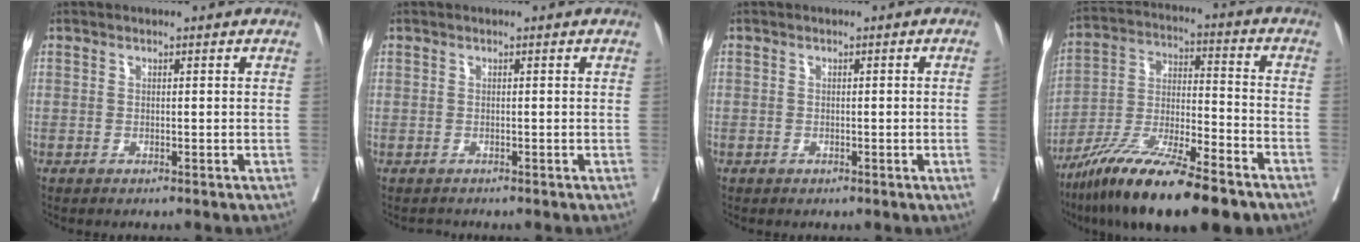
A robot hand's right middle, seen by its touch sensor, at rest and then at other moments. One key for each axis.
{"total": 0.7, "fx": -0.5, "fy": 0.4, "fz": -0.3, "tx": 0.000, "ty": 0.000, "tz": -0.012}
{"total": 0.8, "fx": -0.2, "fy": 0.0, "fz": 0.8, "tx": -0.017, "ty": 0.003, "tz": -0.005}
{"total": 19.5, "fx": -13.8, "fy": 3.1, "fz": 13.4, "tx": -0.235, "ty": -0.031, "tz": -0.248}